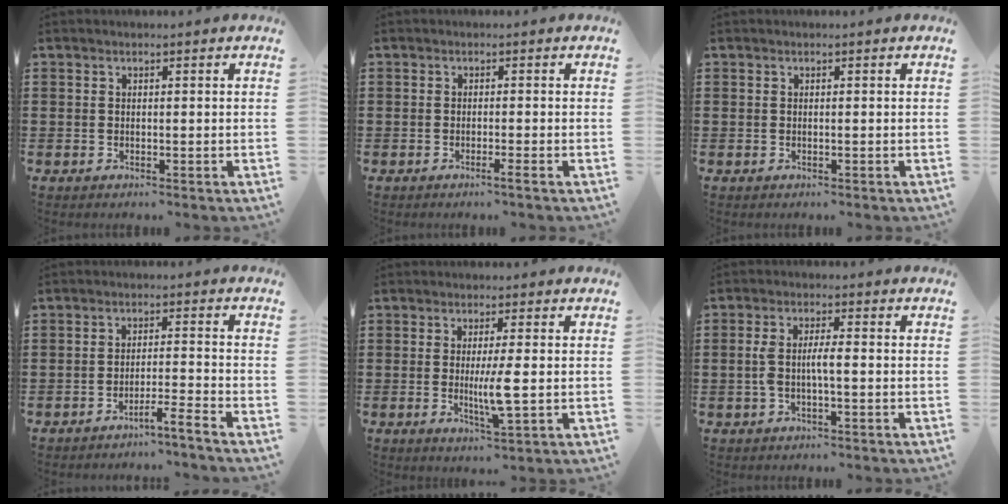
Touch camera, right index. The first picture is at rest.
{"total": 1.1, "force": [-0.6, -0.3, 0.9], "torque": [-0.013, -0.006, -0.011]}
{"total": 0.0}
{"total": 3.5, "force": [-3.1, -0.9, 1.2], "torque": [-0.020, -0.007, -0.064]}
{"total": 5.3, "force": [-0.4, 0.3, 5.3], "torque": [-0.105, -0.015, -0.014]}
{"total": 3.6, "force": [-0.6, 0.9, 3.4], "torque": [-0.077, -0.002, -0.018]}